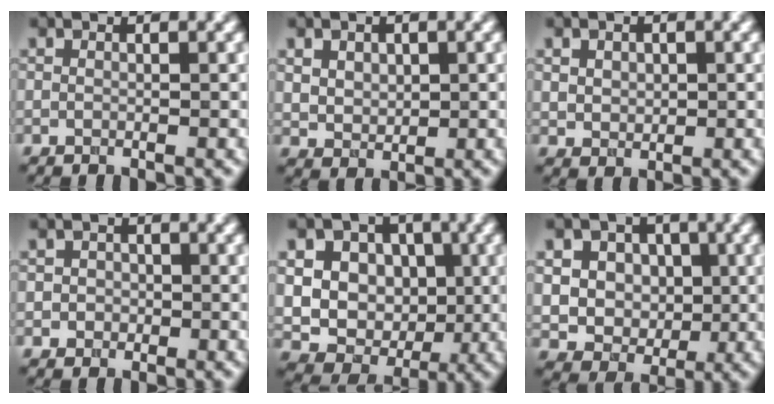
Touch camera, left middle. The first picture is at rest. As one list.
[{"total": 2.7, "force": [1.1, 2.0, 1.4], "torque": [-0.033, 0.005, 0.021]}, {"total": 2.0, "force": [0.7, 1.6, 0.9], "torque": [-0.019, 0.003, 0.014]}, {"total": 1.6, "force": [-0.1, 1.6, 0.5], "torque": [0.010, -0.003, -0.011]}, {"total": 16.0, "force": [3.0, 14.2, 6.8], "torque": [-0.142, 0.035, 0.045]}, {"total": 7.6, "force": [1.6, 6.6, 3.4], "torque": [-0.059, 0.016, 0.021]}]